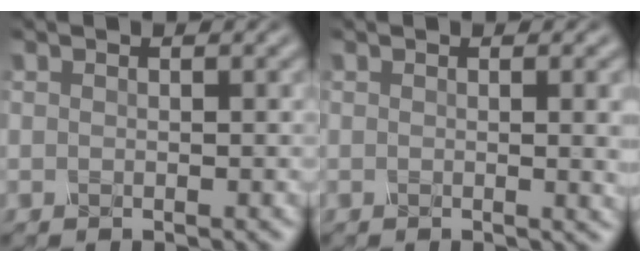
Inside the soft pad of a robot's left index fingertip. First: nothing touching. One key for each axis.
{"total": 4.2, "fx": 0.4, "fy": 1.6, "fz": 3.9, "tx": -0.028, "ty": 0.005, "tz": 0.005}